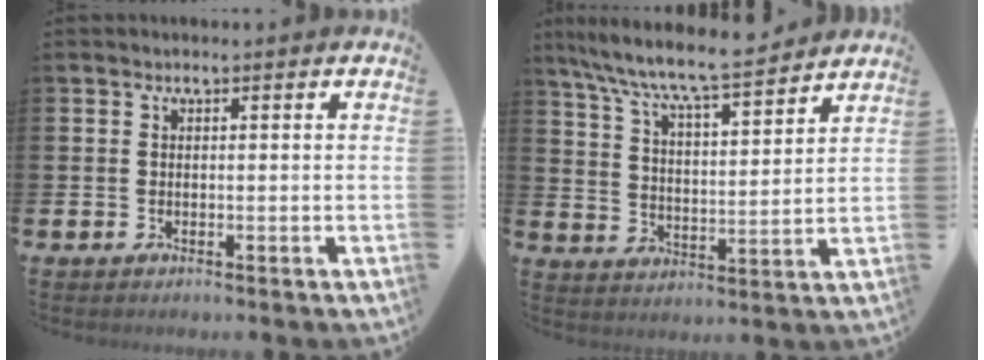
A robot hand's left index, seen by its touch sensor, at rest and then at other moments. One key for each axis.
{"total": 8.5, "fx": 8.0, "fy": 0.5, "fz": 2.8, "tx": -0.090, "ty": -0.059, "tz": 0.138}